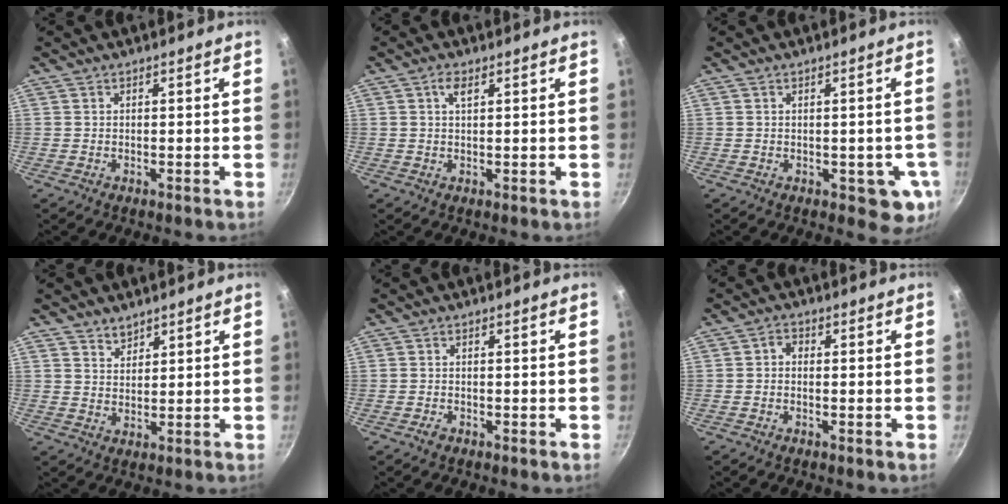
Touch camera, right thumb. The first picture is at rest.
{"total": 2.3, "force": [1.0, 1.0, 1.8], "torque": [-0.031, 0.000, 0.018]}
{"total": 5.9, "force": [-0.9, 3.4, 4.7], "torque": [-0.031, 0.001, -0.008]}
{"total": 3.2, "force": [2.5, 1.8, 0.8], "torque": [-0.002, -0.013, 0.046]}
{"total": 1.2, "force": [-0.8, 0.7, 0.6], "torque": [-0.011, 0.005, -0.013]}
{"total": 3.1, "force": [-1.0, 2.1, 2.0], "torque": [-0.038, 0.023, -0.024]}